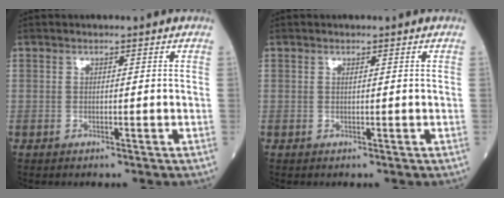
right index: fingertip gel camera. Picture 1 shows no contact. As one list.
[{"total": 0.0}]